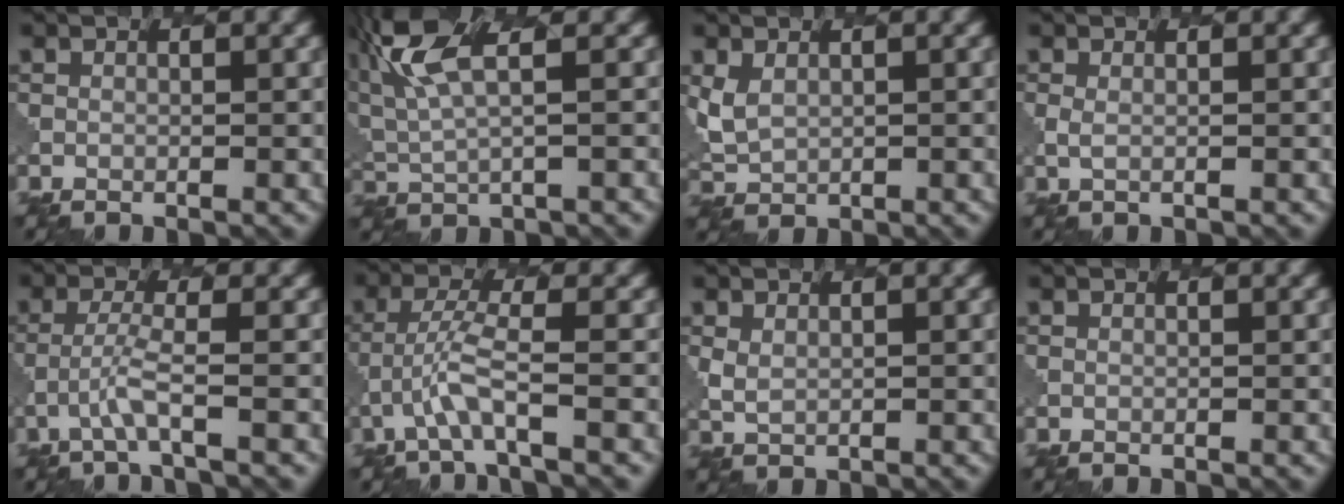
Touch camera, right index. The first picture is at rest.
{"total": 6.8, "force": [3.3, 2.0, 5.6], "torque": [-0.134, 0.010, 0.069]}
{"total": 2.5, "force": [1.1, 1.8, 1.3], "torque": [-0.039, -0.008, 0.027]}
{"total": 1.0, "force": [0.5, 0.3, 0.8], "torque": [-0.015, -0.003, 0.012]}
{"total": 2.2, "force": [-1.0, -0.1, 1.9], "torque": [-0.041, 0.006, -0.027]}
{"total": 2.9, "force": [-1.4, 0.1, 2.6], "torque": [-0.055, 0.010, -0.032]}
{"total": 1.3, "force": [0.8, 0.7, 0.7], "torque": [-0.020, -0.005, 0.022]}
{"total": 0.0}